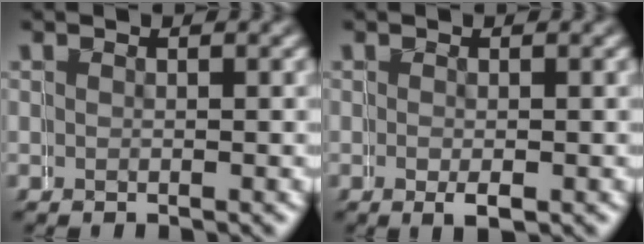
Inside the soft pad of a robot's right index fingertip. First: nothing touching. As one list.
[{"total": 1.6, "force": [-0.5, 0.4, 1.5], "torque": [-0.019, -0.002, -0.007]}]